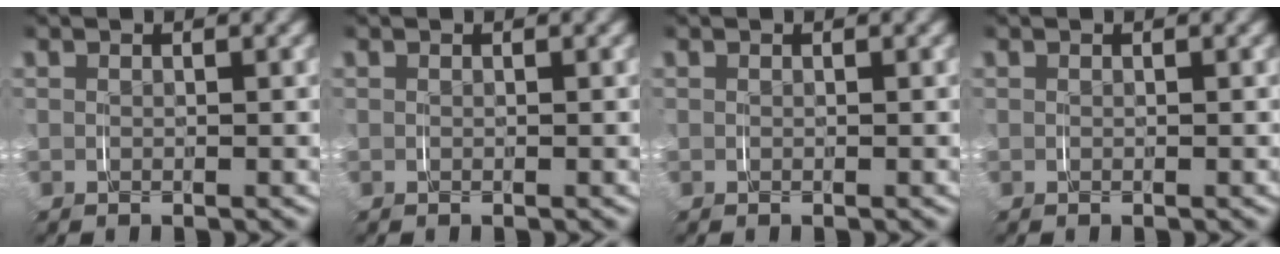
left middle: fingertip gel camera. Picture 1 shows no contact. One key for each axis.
{"total": 0.0}
{"total": 0.0}
{"total": 0.0}